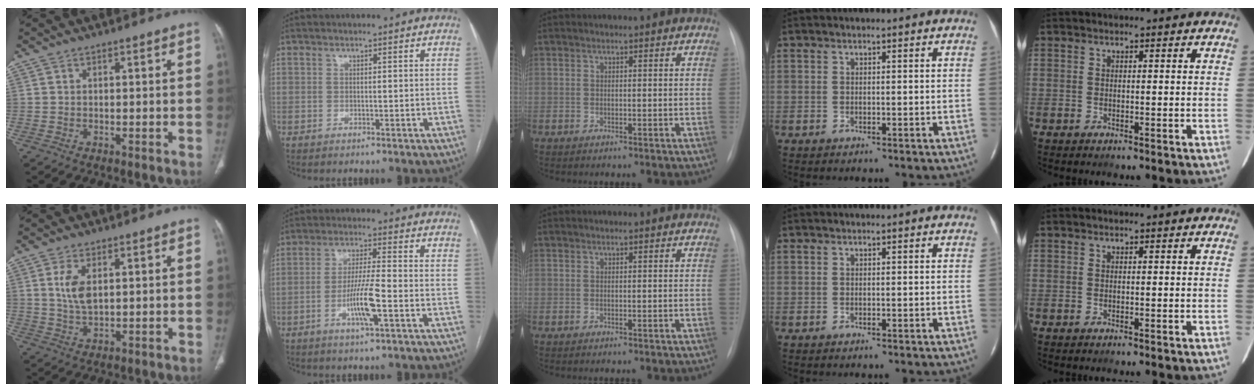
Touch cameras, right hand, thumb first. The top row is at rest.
{"thumb": {"total": 5.4, "force": [1.4, 2.6, 4.5], "torque": [-0.093, -0.007, 0.032]}, "index": {"total": 7.2, "force": [-2.5, 0.1, 6.7], "torque": [-0.129, -0.007, -0.048]}}